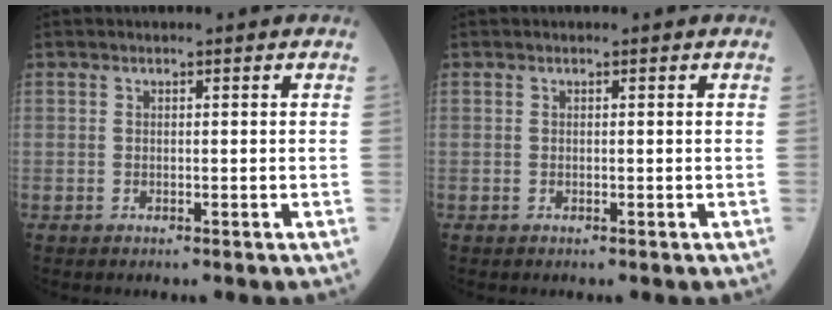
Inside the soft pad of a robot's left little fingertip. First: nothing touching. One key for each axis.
{"total": 0.0}